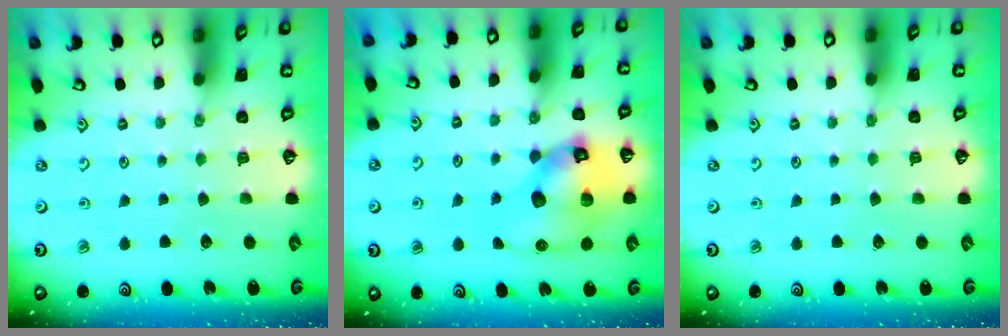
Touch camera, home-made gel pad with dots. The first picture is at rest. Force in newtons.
{"total": 15.2, "press": 15.1, "slide": 2.1}
{"total": 0.0}